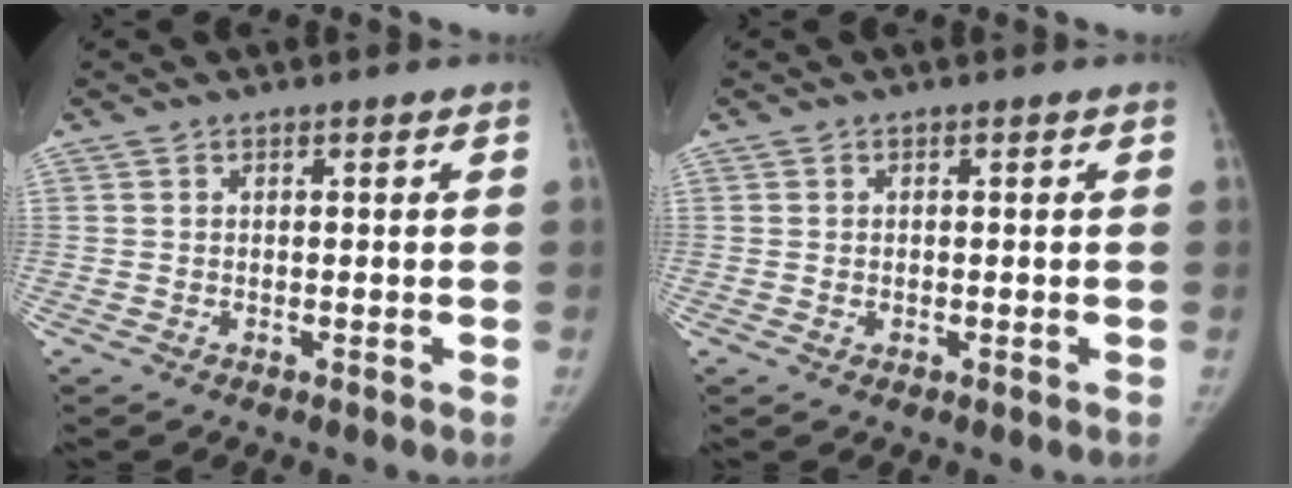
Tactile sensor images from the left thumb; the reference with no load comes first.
{"total": 0.7, "force": [-0.1, 0.6, 0.4], "torque": [-0.005, 0.000, 0.000]}